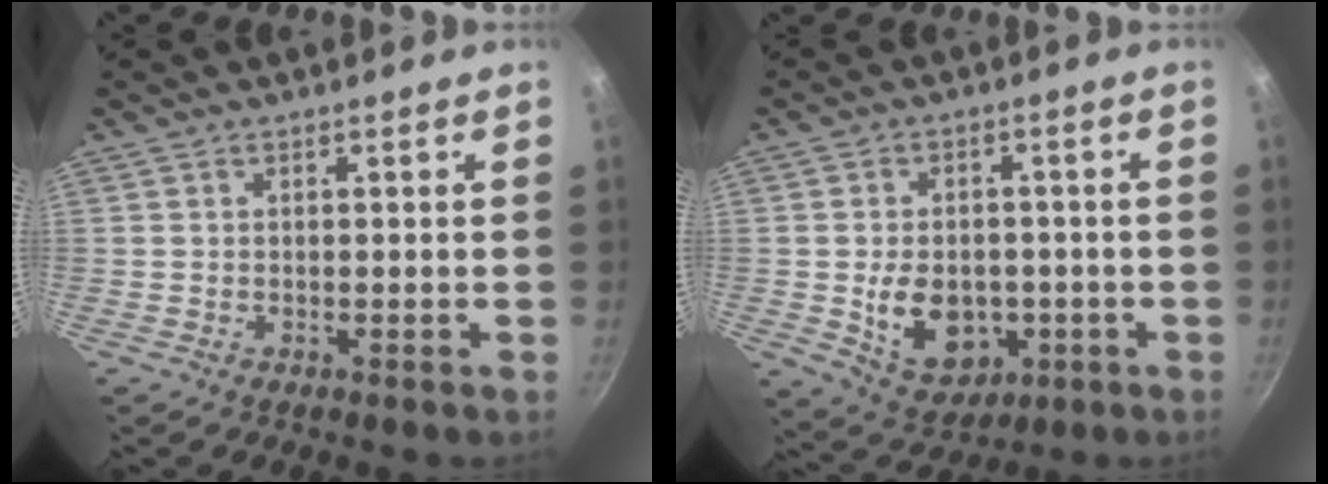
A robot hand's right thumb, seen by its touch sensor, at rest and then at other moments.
{"total": 11.9, "force": [-2.2, 8.7, 7.8], "torque": [-0.094, 0.000, -0.016]}